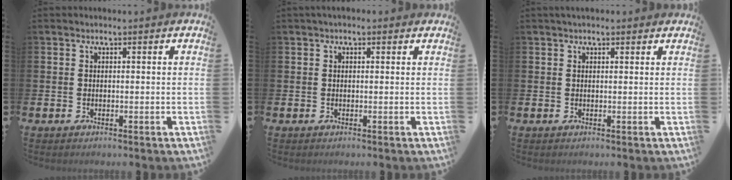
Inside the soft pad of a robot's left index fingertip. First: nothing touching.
{"total": 0.6, "force": [0.3, 0.4, 0.3], "torque": [-0.004, 0.006, 0.004]}
{"total": 1.2, "force": [1.0, 0.4, 0.4], "torque": [0.002, 0.001, 0.016]}